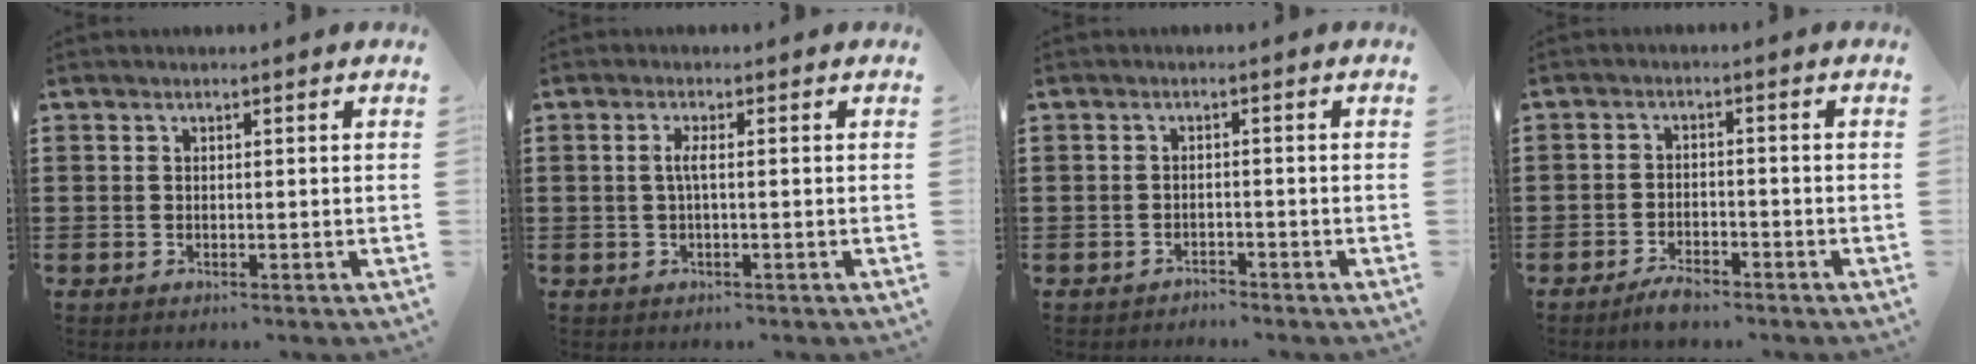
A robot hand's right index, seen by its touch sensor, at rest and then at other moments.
{"total": 2.0, "force": [-0.2, 0.1, 2.0], "torque": [-0.046, -0.004, -0.007]}
{"total": 1.8, "force": [-1.8, 0.2, -0.2], "torque": [-0.004, 0.002, -0.039]}
{"total": 2.6, "force": [-2.3, 0.7, 1.1], "torque": [-0.020, 0.007, -0.045]}